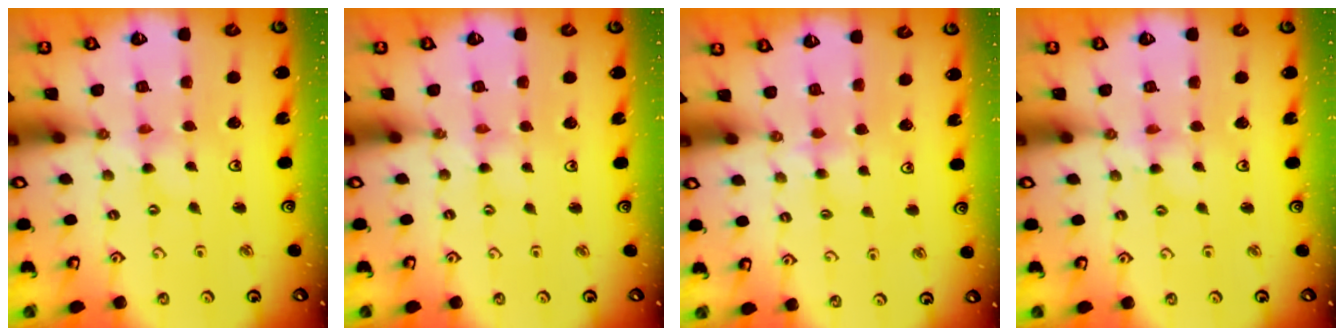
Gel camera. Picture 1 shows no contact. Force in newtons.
{"total": 0.7, "press": 0.7, "slide": 0.1}
{"total": 2.4, "press": 2.4, "slide": 0.4}
{"total": 1.3, "press": 1.3, "slide": 0.3}